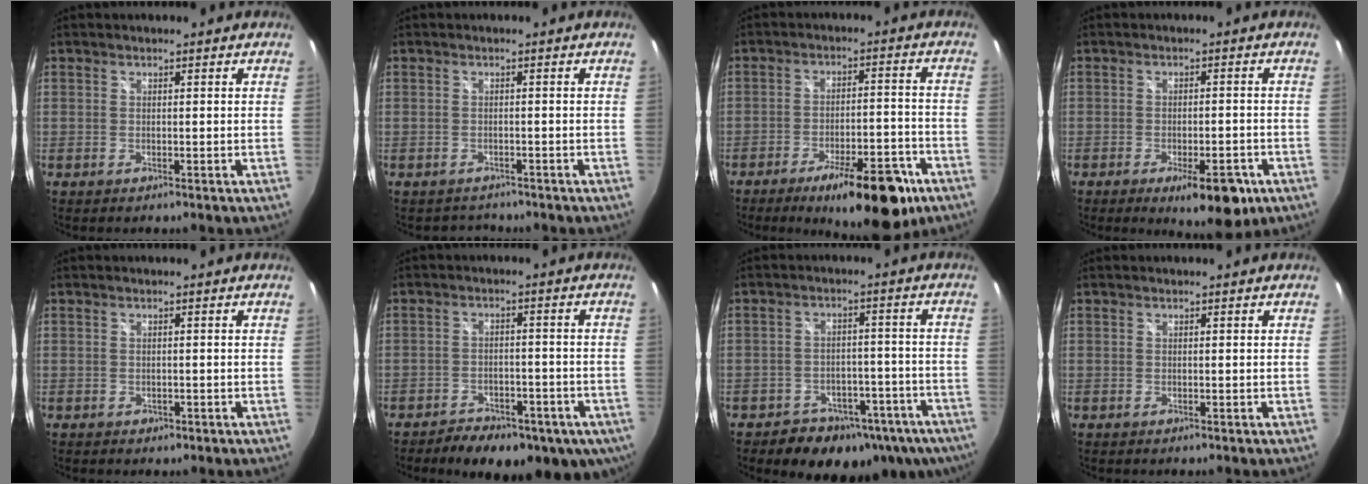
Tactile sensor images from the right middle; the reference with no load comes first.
{"total": 2.3, "force": [-1.9, 1.2, -0.1], "torque": [-0.001, 0.000, -0.028]}
{"total": 15.2, "force": [-9.7, 4.5, 10.8], "torque": [-0.158, -0.007, -0.135]}
{"total": 8.9, "force": [-4.8, 3.3, 6.8], "torque": [-0.097, -0.009, -0.059]}
{"total": 0.8, "force": [-0.2, 0.7, 0.3], "torque": [-0.004, -0.002, -0.001]}
{"total": 15.4, "force": [-9.8, 7.8, 9.0], "torque": [-0.171, -0.014, -0.122]}
{"total": 16.7, "force": [-11.0, 10.2, 7.4], "torque": [-0.133, 0.011, -0.122]}
{"total": 0.0}